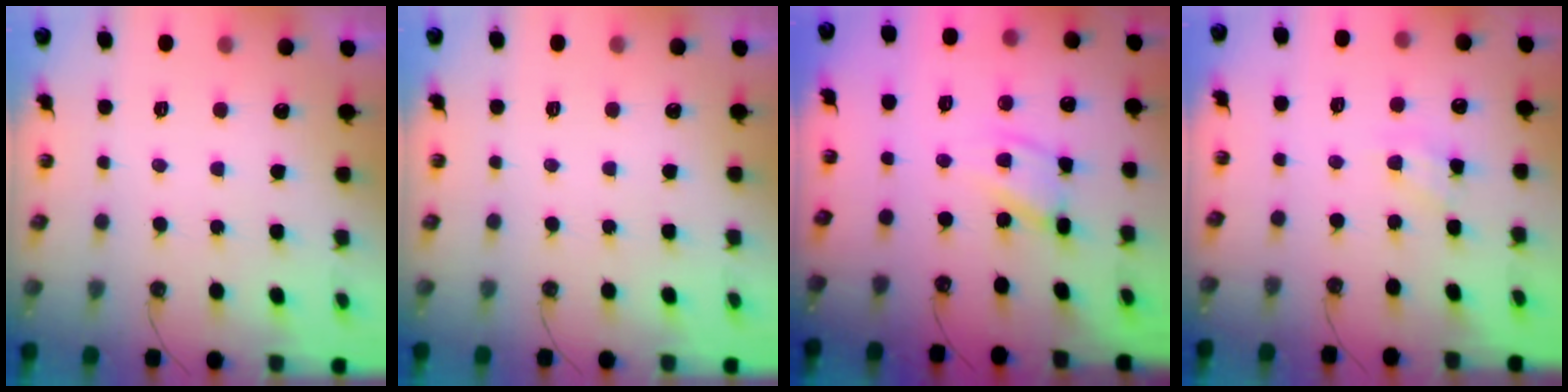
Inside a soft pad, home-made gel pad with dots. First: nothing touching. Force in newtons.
{"total": 0.0}
{"total": 8.2, "press": 8.1, "slide": 0.5}
{"total": 4.8, "press": 4.8, "slide": 0.5}